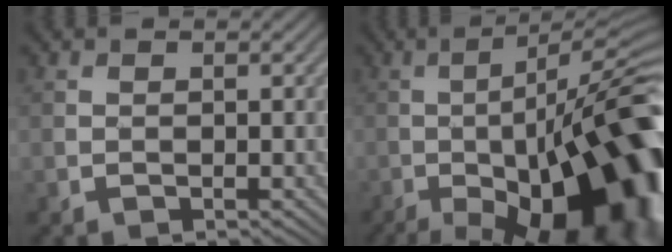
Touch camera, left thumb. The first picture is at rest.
{"total": 20.4, "force": [-8.4, 6.3, 17.5], "torque": [-0.230, -0.011, -0.132]}